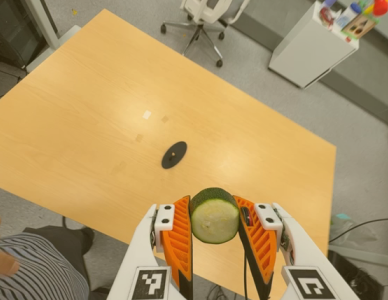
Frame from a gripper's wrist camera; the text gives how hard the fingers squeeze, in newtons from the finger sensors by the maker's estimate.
{"total": 11.7, "left": 11.9, "right": 11.5}